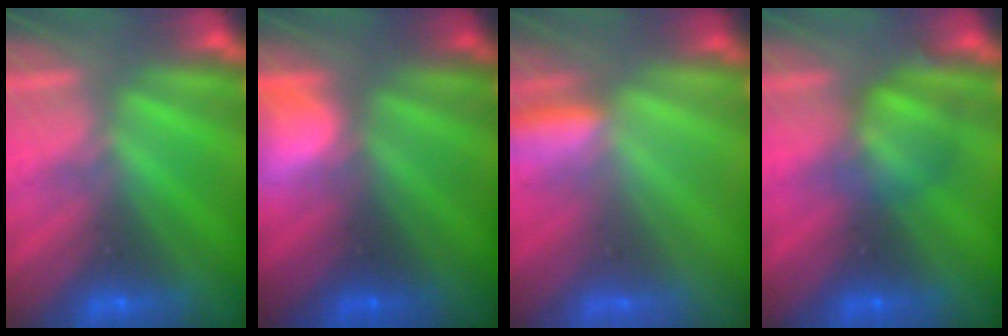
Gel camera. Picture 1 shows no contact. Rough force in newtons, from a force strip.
{"total": 2.6}
{"total": 3.2}
{"total": 2.5}